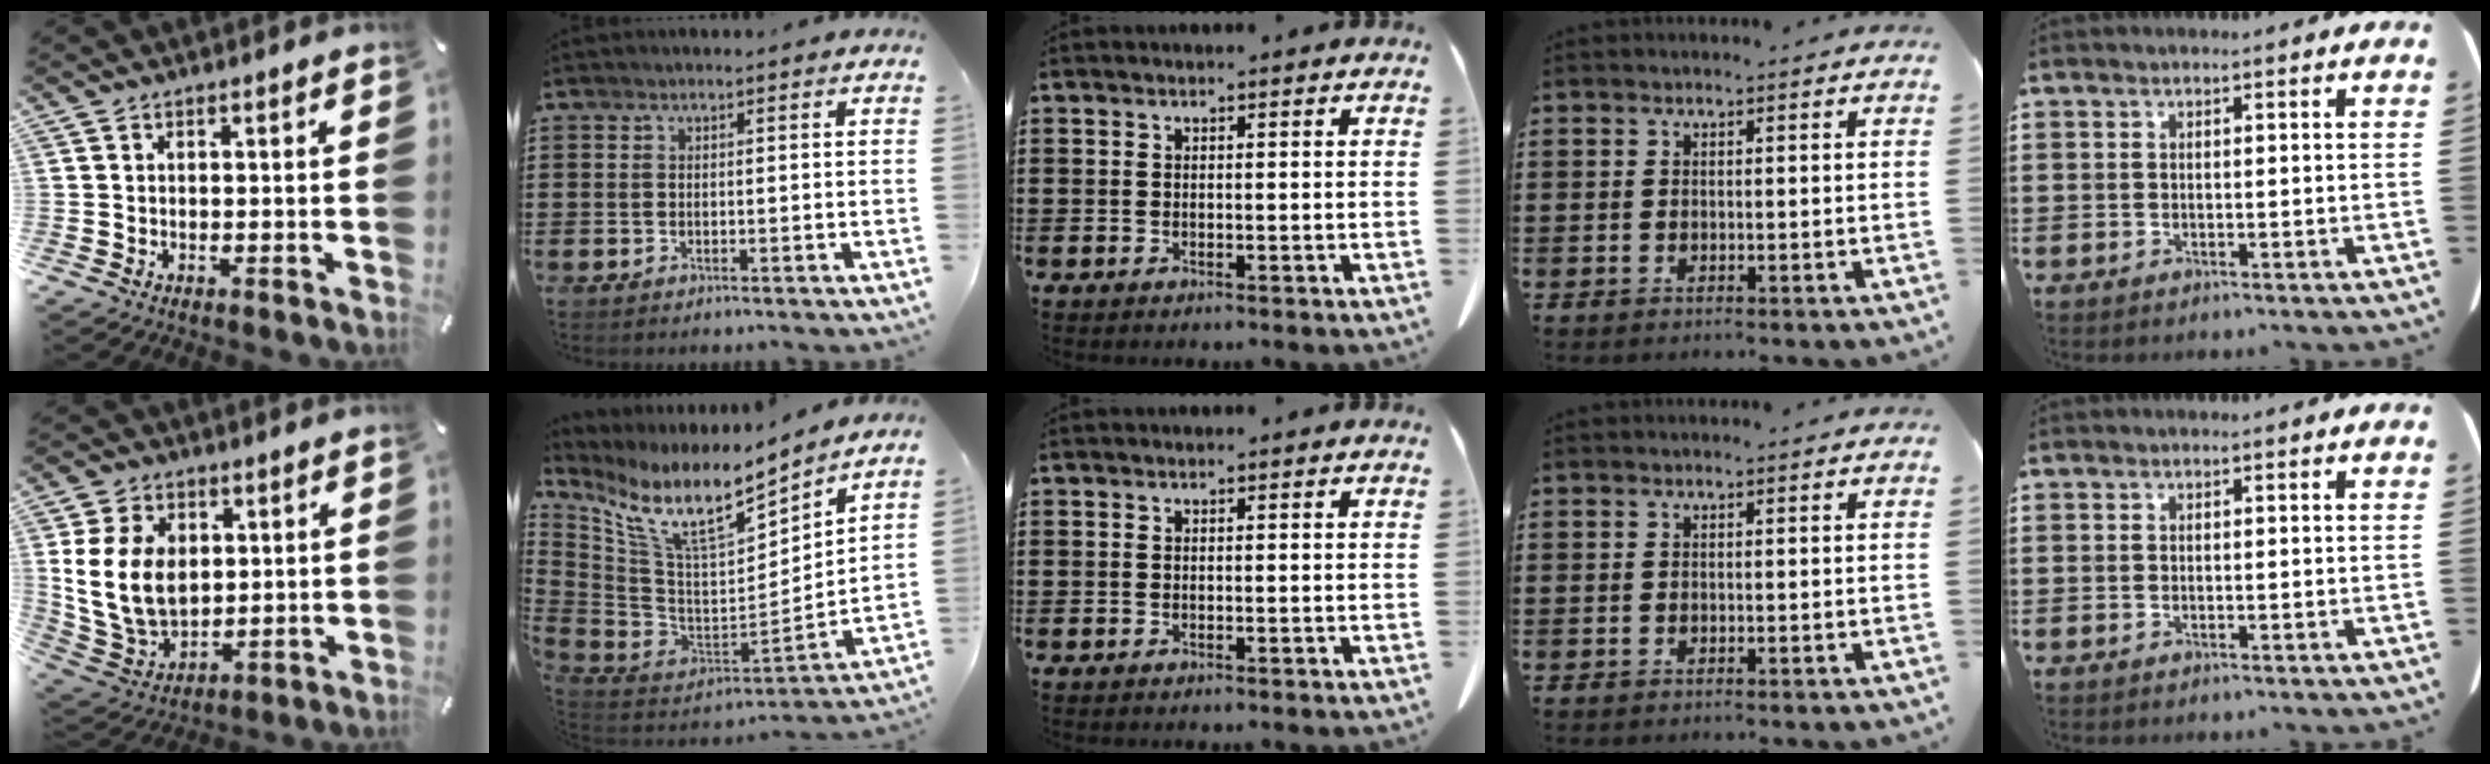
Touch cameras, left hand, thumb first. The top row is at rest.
{"thumb": {"total": 14.5, "force": [2.5, 11.1, 8.9], "torque": [-0.199, -0.001, 0.046]}, "index": {"total": 12.0, "force": [8.3, 2.5, 8.3], "torque": [-0.181, -0.060, 0.140]}}